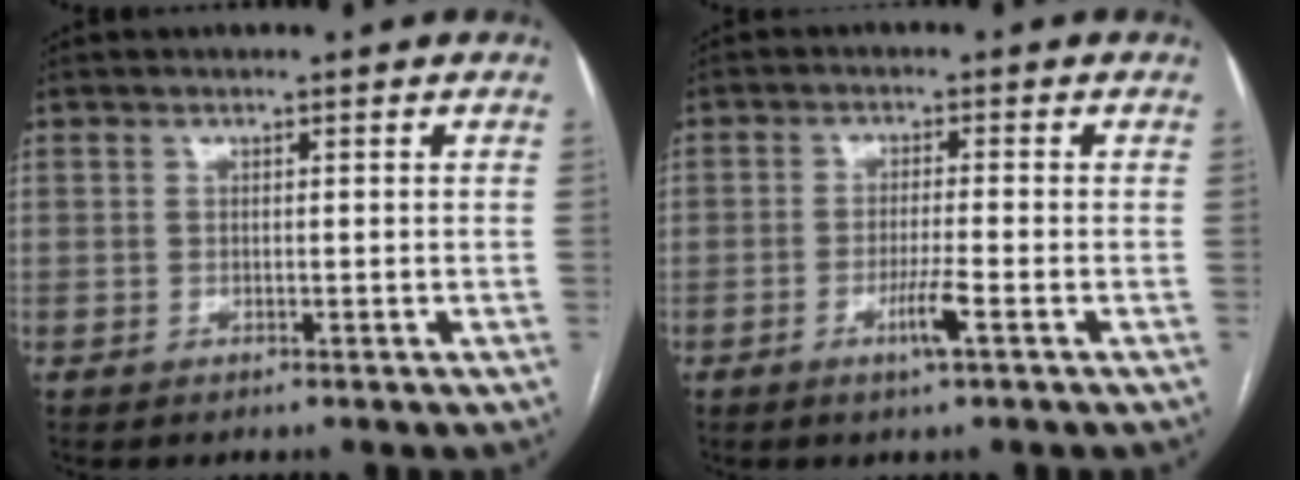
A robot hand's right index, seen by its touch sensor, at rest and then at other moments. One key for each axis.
{"total": 4.0, "fx": -1.9, "fy": -0.3, "fz": 3.5, "tx": -0.068, "ty": -0.008, "tz": -0.037}